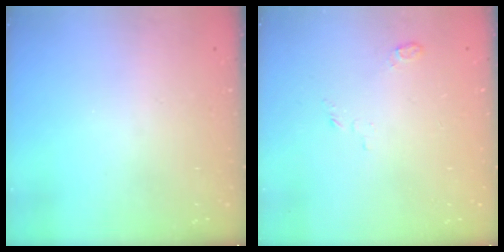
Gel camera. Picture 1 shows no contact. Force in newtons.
{"total": 4.0, "press": 3.9, "slide": 0.9}